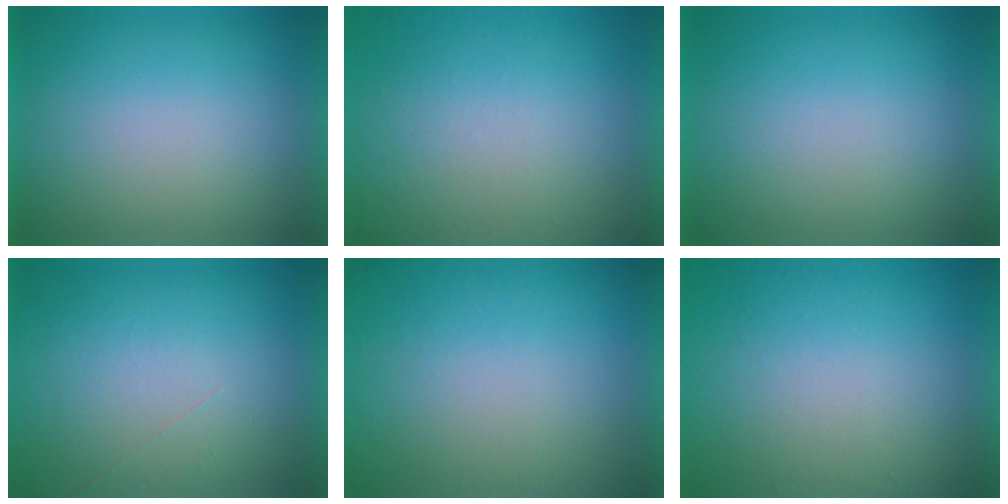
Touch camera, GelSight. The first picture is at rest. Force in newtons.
{"total": 7.1}
{"total": 0.0}
{"total": 1.2}
{"total": 4.7}
{"total": 5.5}